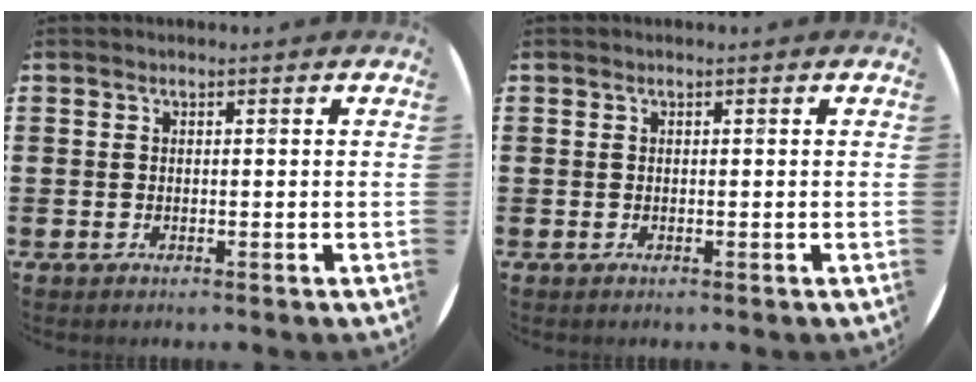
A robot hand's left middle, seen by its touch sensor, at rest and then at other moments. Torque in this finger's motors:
{"motor_torque": [0.00, 0.00, -0.02, 0.00]}